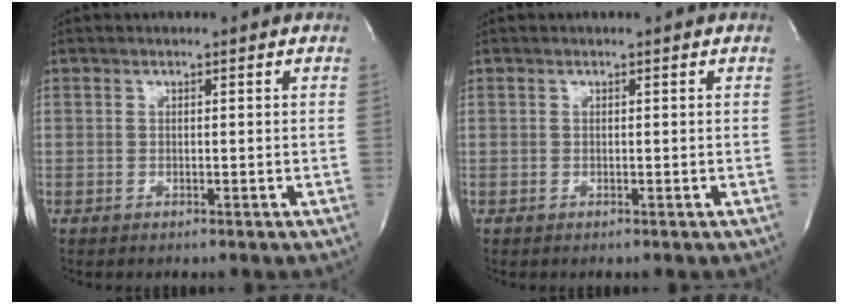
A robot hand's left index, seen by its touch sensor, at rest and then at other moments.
{"total": 0.0}